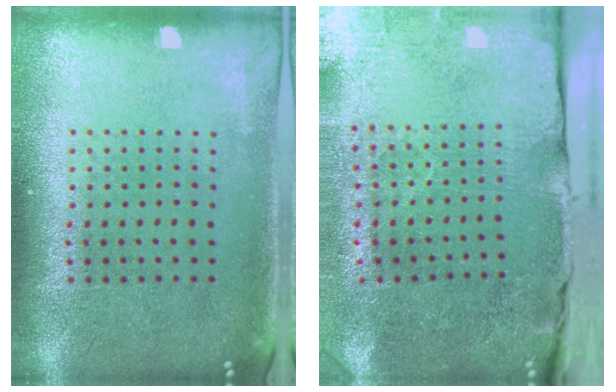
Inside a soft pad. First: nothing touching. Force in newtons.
{"total": 4.7, "press": 3.9, "slide": 2.6}